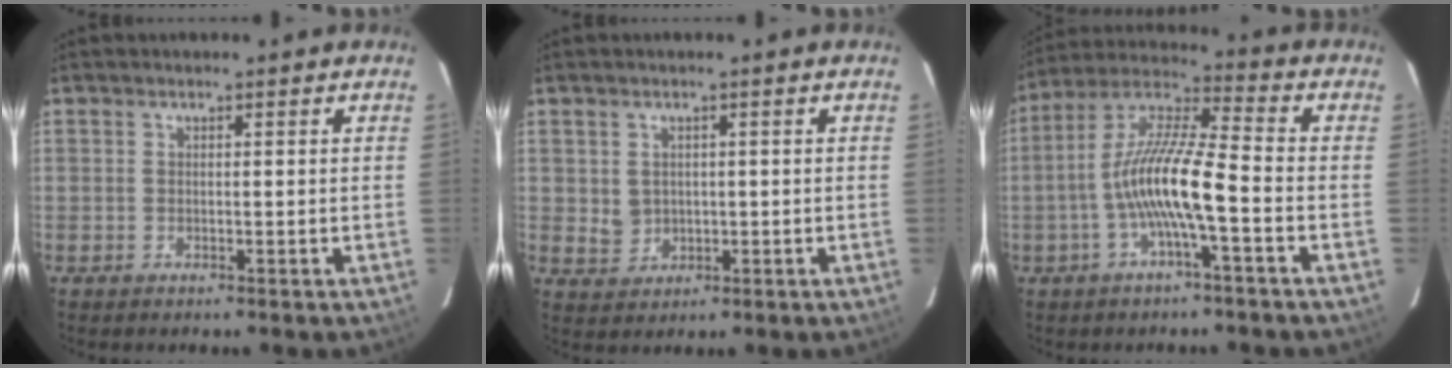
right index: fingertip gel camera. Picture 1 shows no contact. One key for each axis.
{"total": 3.3, "fx": 0.4, "fy": 3.2, "fz": 0.9, "tx": -0.019, "ty": 0.002, "tz": 0.015}
{"total": 11.8, "fx": -3.5, "fy": 1.2, "fz": 11.3, "tx": -0.226, "ty": 0.010, "tz": -0.070}